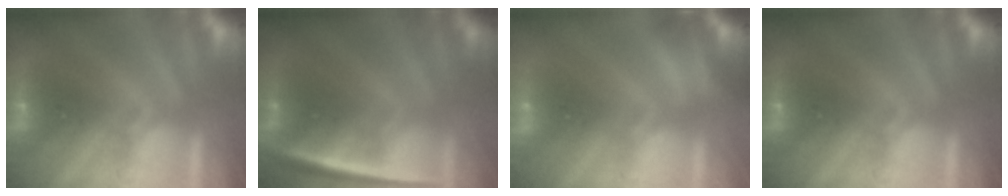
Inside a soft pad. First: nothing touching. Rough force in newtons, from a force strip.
{"total": 2.3}
{"total": 2.7}
{"total": 0.0}